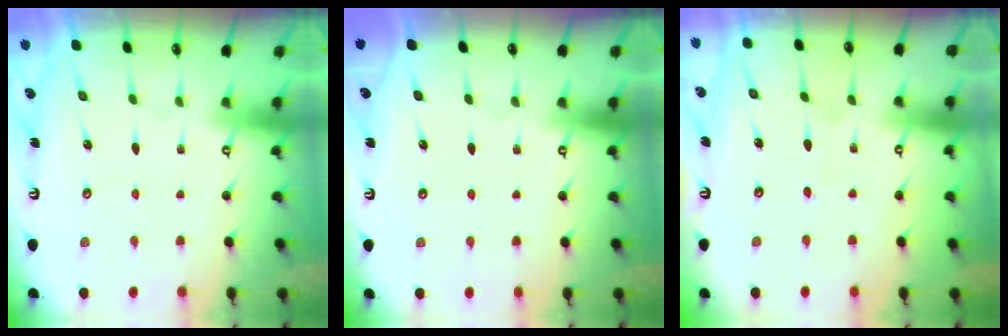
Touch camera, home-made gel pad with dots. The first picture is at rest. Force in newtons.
{"total": 0.0}
{"total": 2.9, "press": 2.8, "slide": 0.2}